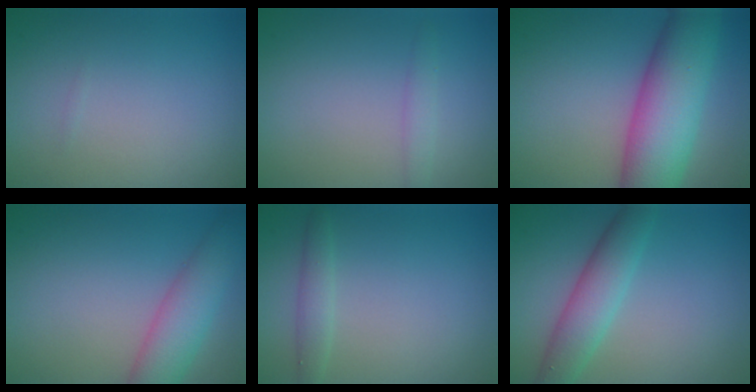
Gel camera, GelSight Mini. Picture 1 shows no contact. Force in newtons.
{"total": 1.3, "press": 1.3, "slide": 0.1}
{"total": 10.5, "press": 10.5, "slide": 0.2}
{"total": 5.1, "press": 5.1, "slide": 0.3}
{"total": 1.5, "press": 1.5, "slide": 0.0}
{"total": 4.3, "press": 4.3, "slide": 0.2}